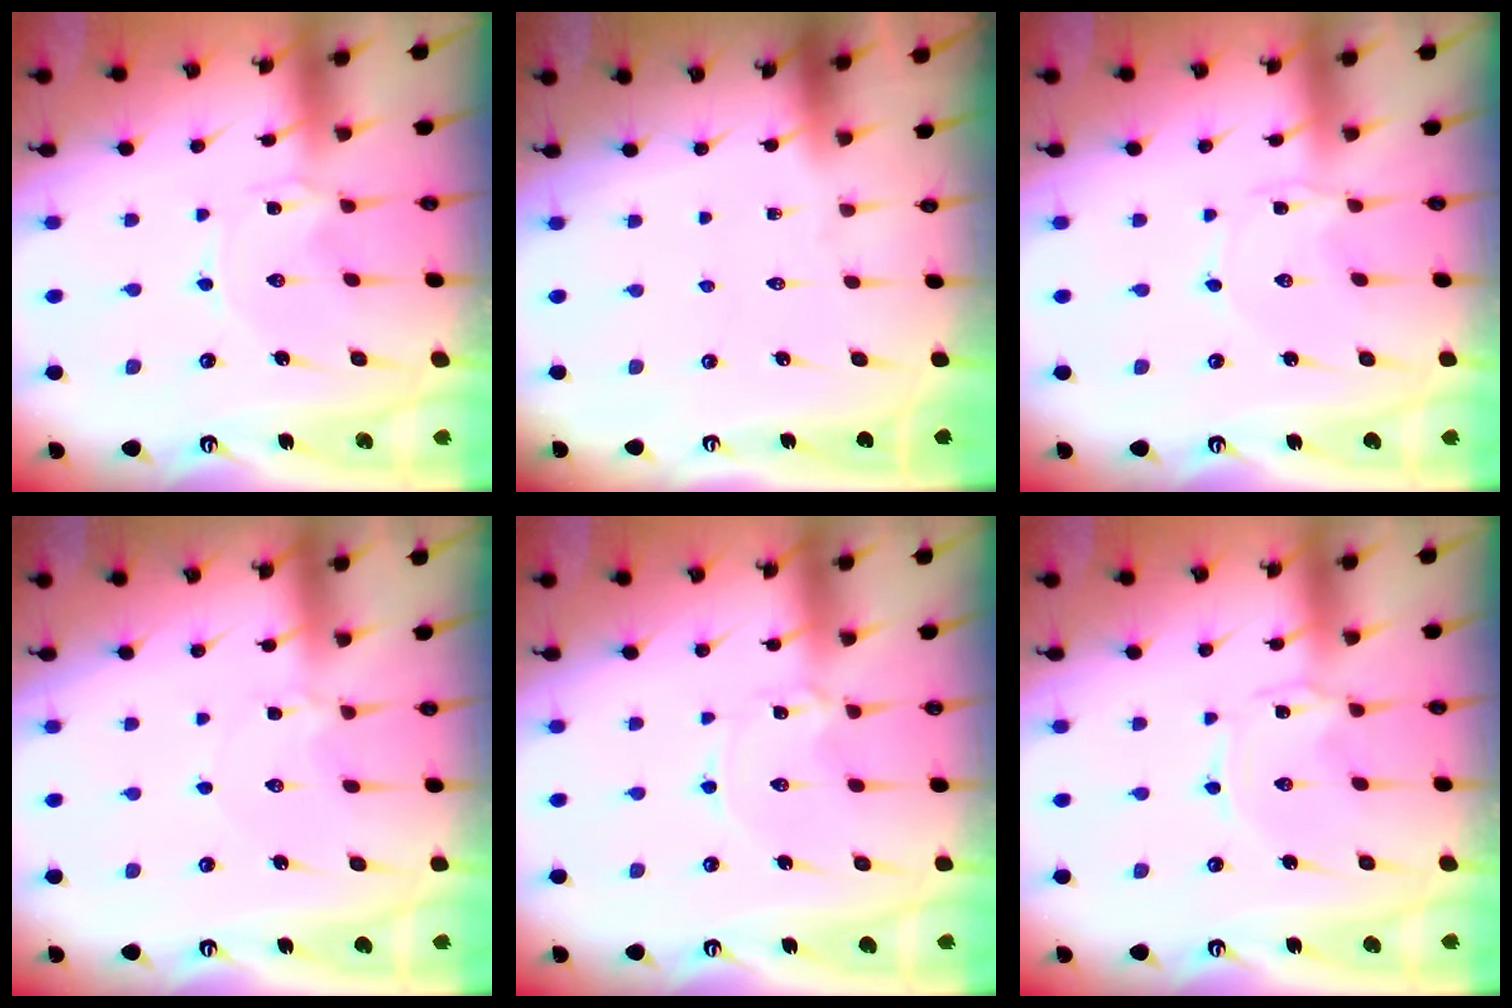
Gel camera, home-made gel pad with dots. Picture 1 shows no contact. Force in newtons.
{"total": 0.0}
{"total": 2.4, "press": 2.4, "slide": 0.3}
{"total": 2.7, "press": 2.7, "slide": 0.3}
{"total": 0.9, "press": 0.9, "slide": 0.1}
{"total": 0.7, "press": 0.7, "slide": 0.1}